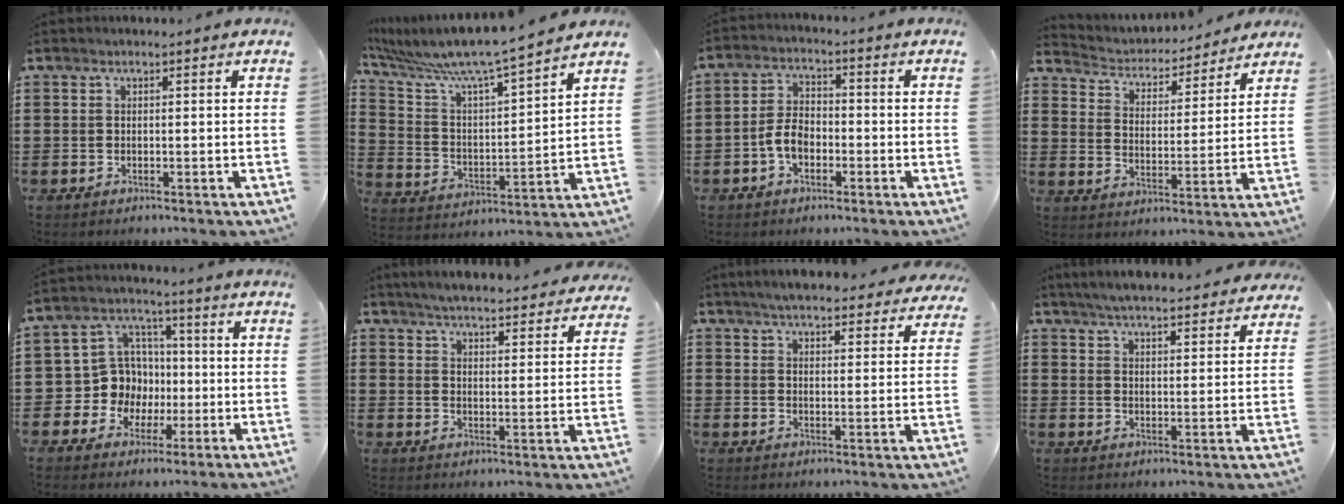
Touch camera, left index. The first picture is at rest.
{"total": 8.1, "force": [7.2, 0.2, 3.8], "torque": [-0.106, -0.057, 0.116]}
{"total": 4.6, "force": [-1.7, 2.7, 3.4], "torque": [-0.081, 0.001, -0.037]}
{"total": 3.6, "force": [3.5, 0.8, 0.1], "torque": [-0.026, -0.029, 0.053]}
{"total": 9.2, "force": [0.4, 9.0, 2.0], "torque": [-0.085, -0.003, 0.016]}
{"total": 4.8, "force": [4.7, -0.3, 0.8], "torque": [-0.037, -0.032, 0.080]}
{"total": 5.2, "force": [5.0, 0.2, 1.3], "torque": [-0.046, -0.022, 0.089]}
{"total": 5.5, "force": [5.4, -0.1, 1.3], "torque": [-0.046, -0.025, 0.095]}